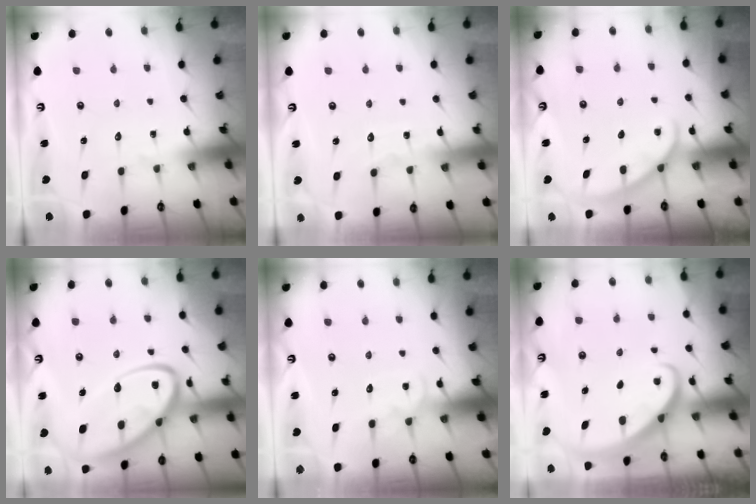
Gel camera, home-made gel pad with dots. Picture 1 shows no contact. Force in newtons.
{"total": 2.8, "press": 2.8, "slide": 0.3}
{"total": 2.1, "press": 2.1, "slide": 0.3}
{"total": 17.8, "press": 17.8, "slide": 1.6}
{"total": 4.5, "press": 4.5, "slide": 0.5}
{"total": 2.7, "press": 2.7, "slide": 0.2}